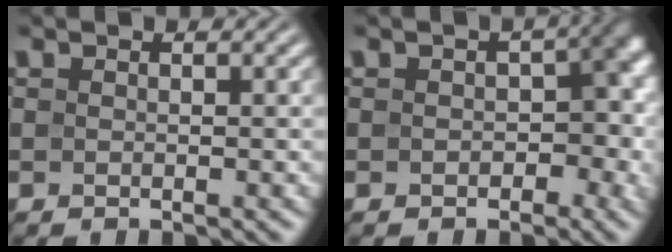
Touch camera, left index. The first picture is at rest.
{"total": 5.6, "force": [-0.4, 3.8, 4.0], "torque": [-0.018, -0.005, -0.003]}